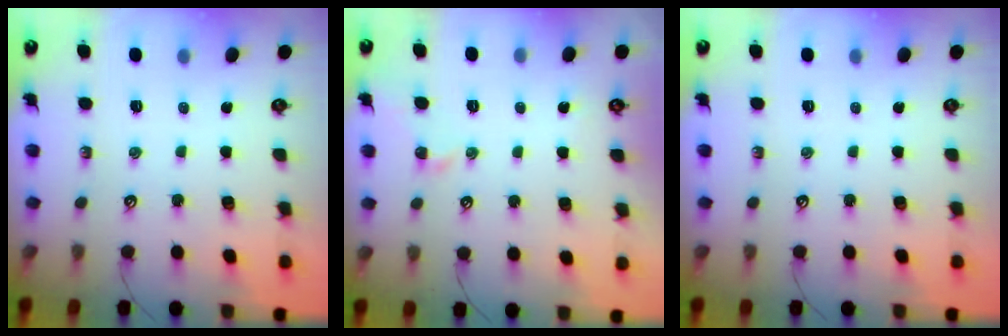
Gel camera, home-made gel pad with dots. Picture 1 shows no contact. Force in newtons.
{"total": 2.5, "press": 2.4, "slide": 0.7}
{"total": 0.0}